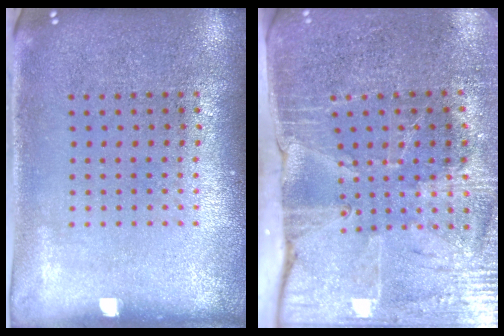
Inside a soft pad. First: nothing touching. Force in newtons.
{"total": 4.3, "press": 3.7, "slide": 2.2}